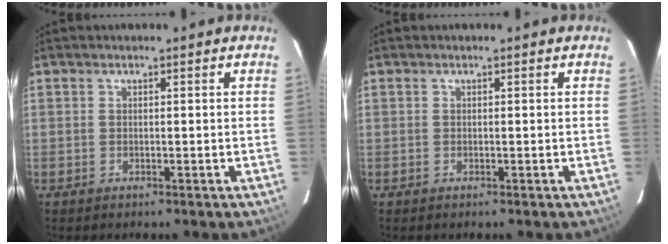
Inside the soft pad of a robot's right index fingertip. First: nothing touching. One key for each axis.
{"total": 0.0}